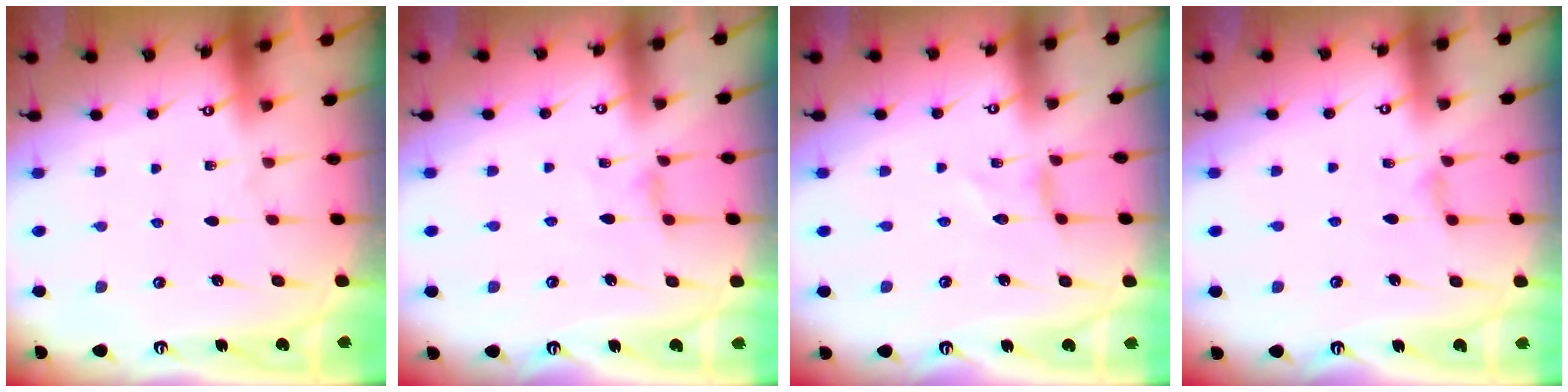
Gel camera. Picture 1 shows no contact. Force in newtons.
{"total": 2.6, "press": 2.6, "slide": 0.5}
{"total": 0.0}
{"total": 2.6, "press": 2.6, "slide": 0.4}